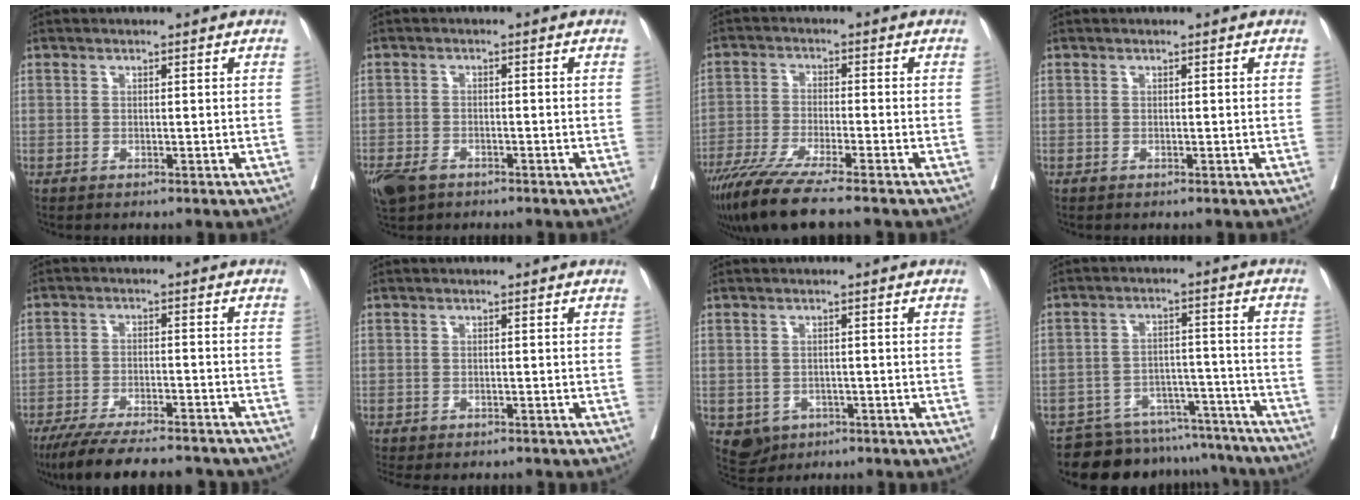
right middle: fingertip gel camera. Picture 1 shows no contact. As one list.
[{"total": 6.5, "force": [-4.4, 3.4, 3.5], "torque": [-0.076, -0.010, -0.073]}, {"total": 10.5, "force": [-8.3, -0.4, 6.4], "torque": [-0.103, -0.033, -0.142]}, {"total": 0.0}, {"total": 17.6, "force": [-15.5, 2.8, 7.9], "torque": [-0.129, -0.023, -0.221]}, {"total": 5.5, "force": [-4.7, 2.1, 1.8], "torque": [-0.019, -0.004, -0.063]}, {"total": 3.8, "force": [-1.7, 3.2, 1.1], "torque": [-0.011, 0.002, -0.019]}, {"total": 15.1, "force": [-14.2, 5.0, 1.5], "torque": [-0.009, 0.033, -0.186]}]